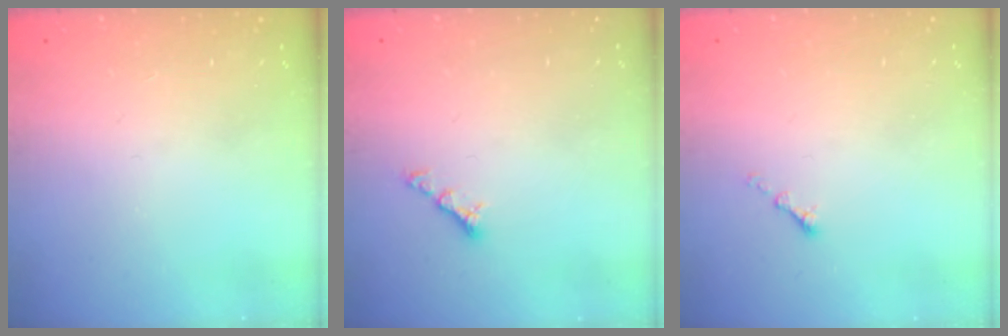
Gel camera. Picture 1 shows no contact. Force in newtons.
{"total": 4.0, "press": 3.9, "slide": 0.6}
{"total": 1.1, "press": 1.0, "slide": 0.5}